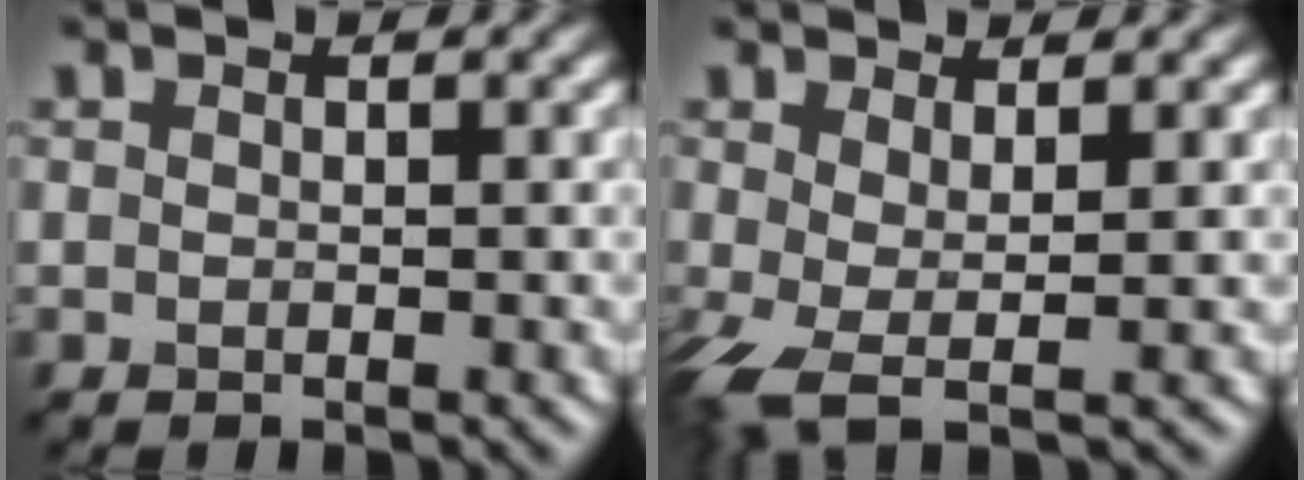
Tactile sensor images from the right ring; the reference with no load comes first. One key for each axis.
{"total": 3.6, "fx": -0.2, "fy": 1.2, "fz": 3.4, "tx": -0.078, "ty": -0.007, "tz": -0.009}